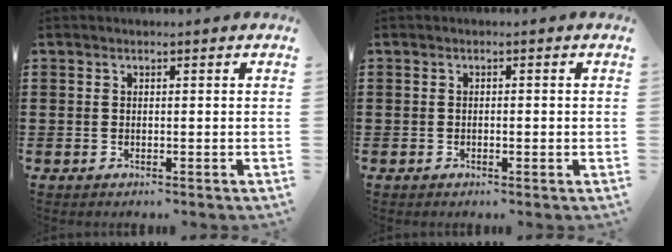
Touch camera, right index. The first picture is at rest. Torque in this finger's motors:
{"motor_torque": [-0.57, 0.46, 0.02, -0.01]}